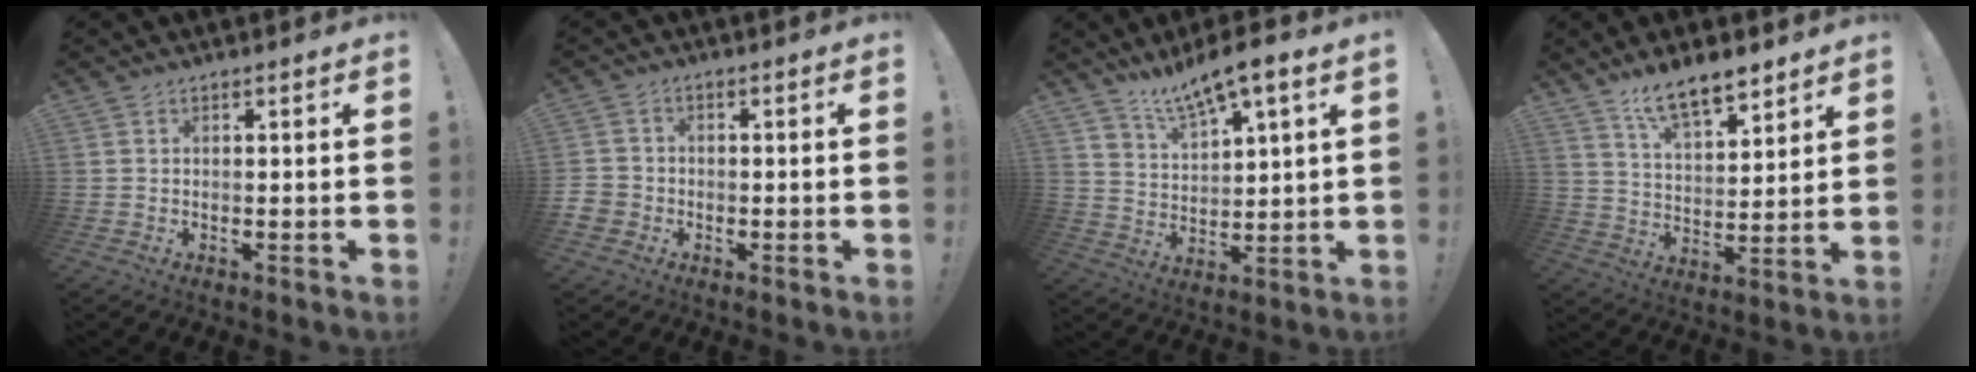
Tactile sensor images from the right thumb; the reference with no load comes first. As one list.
[{"total": 4.1, "force": [-1.7, 3.5, 1.2], "torque": [-0.034, 0.009, -0.032]}, {"total": 9.0, "force": [7.7, 1.9, 4.3], "torque": [-0.081, -0.051, 0.137]}, {"total": 11.4, "force": [8.8, 4.1, 5.9], "torque": [-0.103, -0.051, 0.161]}]